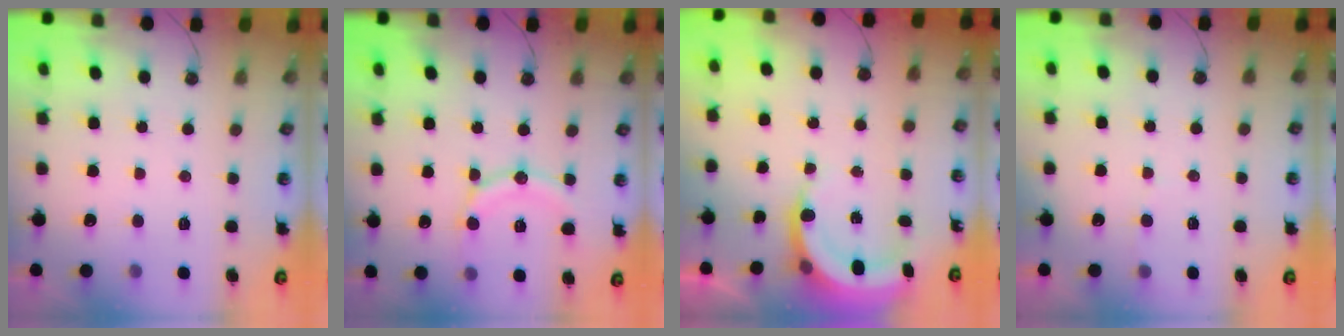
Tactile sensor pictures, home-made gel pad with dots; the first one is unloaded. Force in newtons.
{"total": 12.7, "press": 12.6, "slide": 1.4}
{"total": 5.9, "press": 5.8, "slide": 0.7}
{"total": 2.8, "press": 2.8, "slide": 0.2}